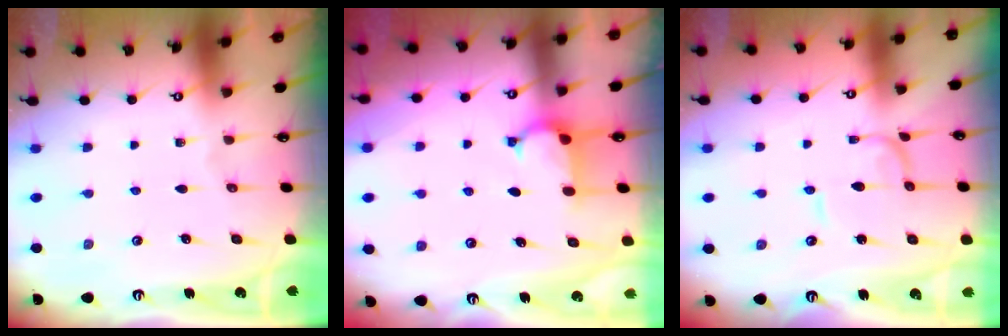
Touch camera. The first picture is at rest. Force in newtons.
{"total": 1.7, "press": 1.6, "slide": 0.5}
{"total": 1.3, "press": 1.3, "slide": 0.1}